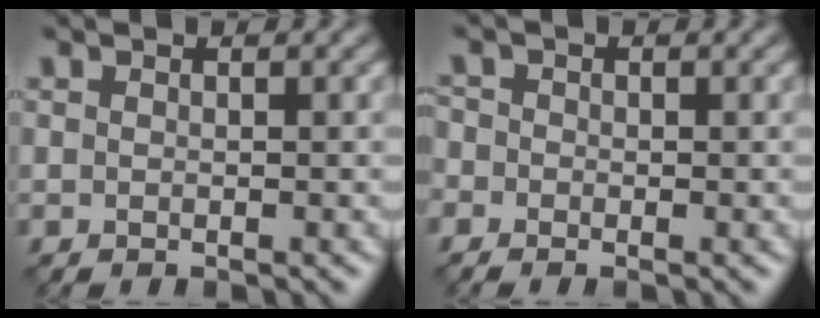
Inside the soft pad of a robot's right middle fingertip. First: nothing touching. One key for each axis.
{"total": 2.1, "fx": -1.1, "fy": 1.6, "fz": 0.7, "tx": 0.003, "ty": 0.002, "tz": -0.020}